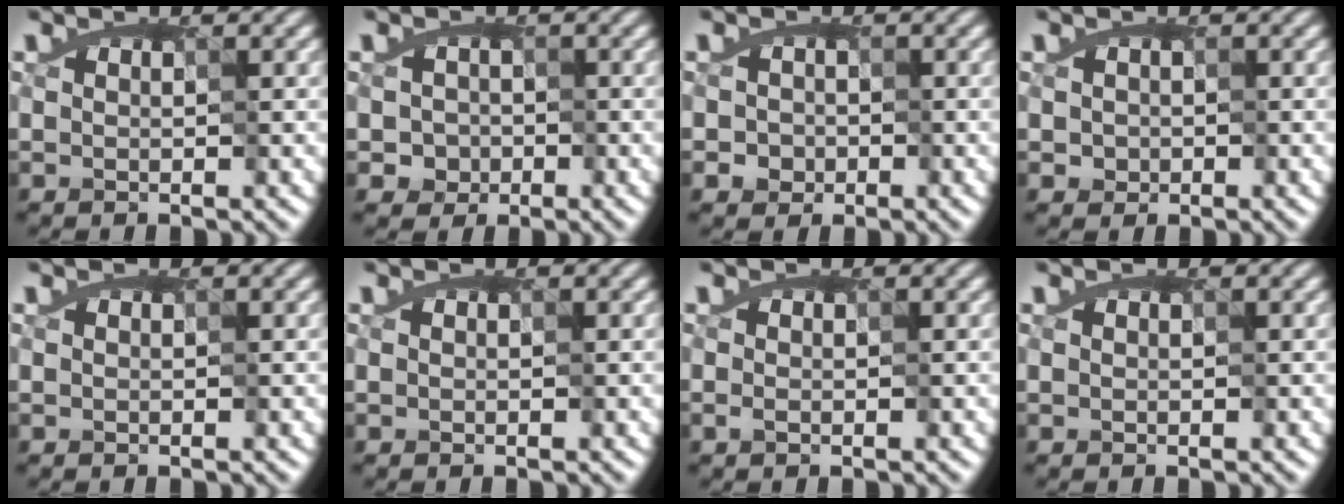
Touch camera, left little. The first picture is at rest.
{"total": 1.7, "force": [-1.0, 1.3, -0.3], "torque": [-0.003, -0.011, -0.004]}
{"total": 1.1, "force": [-0.5, 1.0, -0.2], "torque": [-0.009, -0.009, 0.007]}
{"total": 0.9, "force": [-0.1, 0.9, 0.1], "torque": [-0.017, -0.009, 0.016]}
{"total": 0.0}
{"total": 0.0}
{"total": 0.0}
{"total": 0.0}